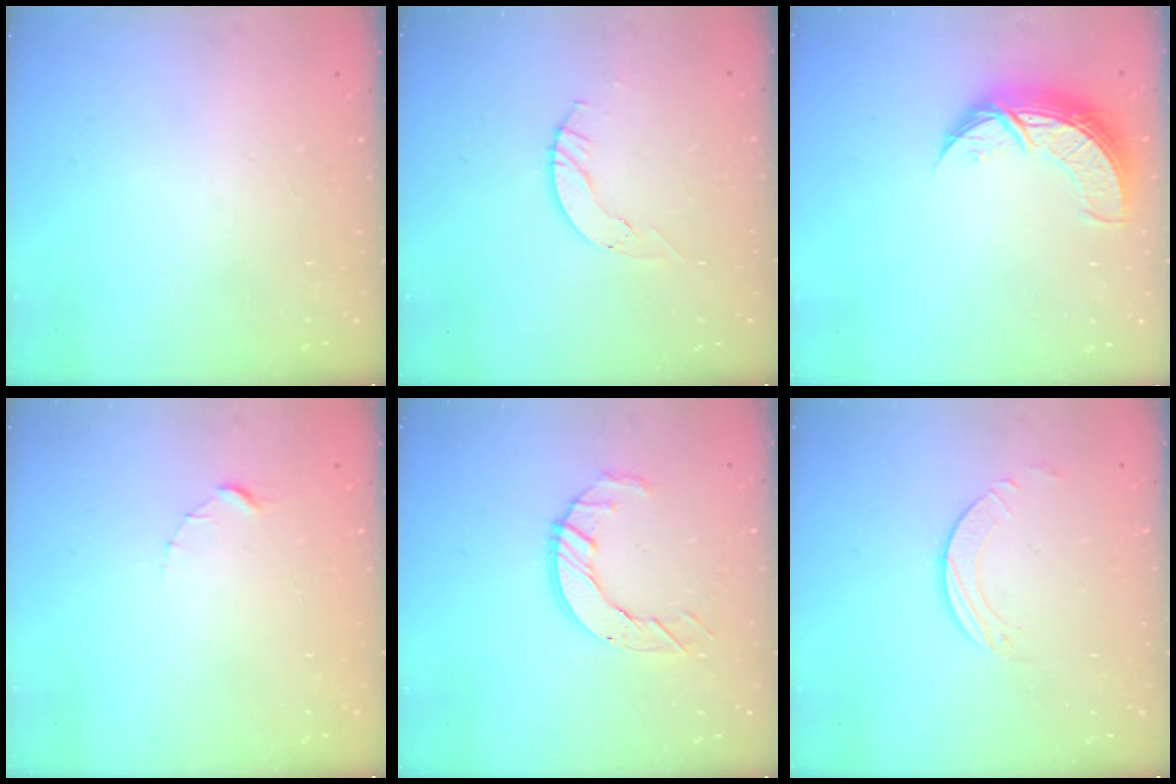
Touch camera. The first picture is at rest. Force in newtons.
{"total": 4.0, "press": 4.0, "slide": 0.4}
{"total": 10.3, "press": 10.3, "slide": 0.7}
{"total": 1.5, "press": 1.5, "slide": 0.2}
{"total": 7.4, "press": 7.4, "slide": 0.5}
{"total": 1.9, "press": 1.9, "slide": 0.1}